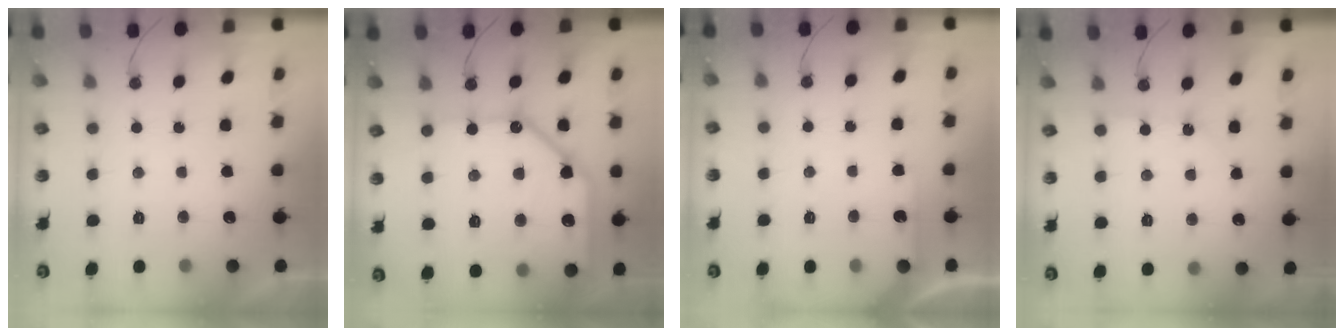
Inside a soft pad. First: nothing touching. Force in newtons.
{"total": 20.6, "press": 20.4, "slide": 2.5}
{"total": 4.1, "press": 4.1, "slide": 0.3}
{"total": 4.9, "press": 4.9, "slide": 0.5}